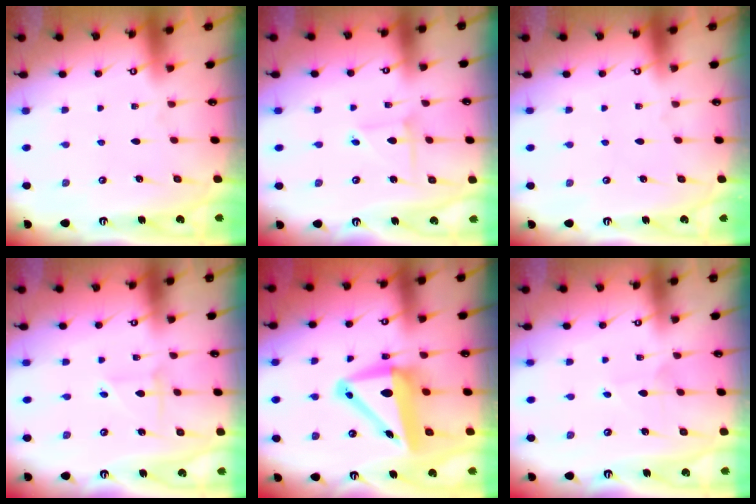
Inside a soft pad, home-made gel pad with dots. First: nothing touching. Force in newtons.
{"total": 2.8, "press": 2.8, "slide": 0.3}
{"total": 0.0}
{"total": 2.7, "press": 2.6, "slide": 0.3}
{"total": 11.5, "press": 11.3, "slide": 2.1}
{"total": 3.6, "press": 3.5, "slide": 0.3}